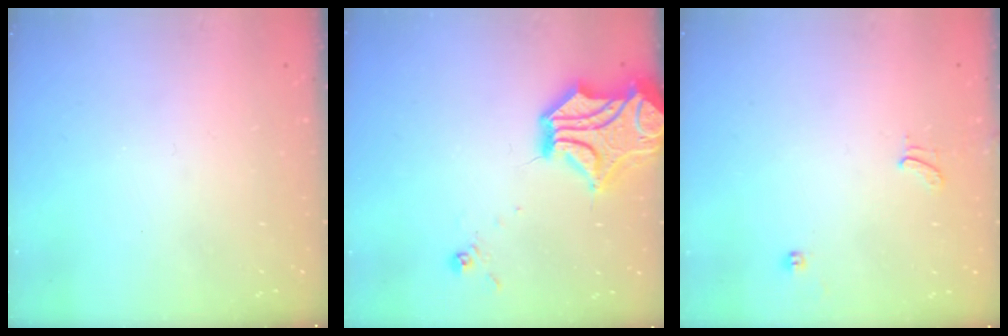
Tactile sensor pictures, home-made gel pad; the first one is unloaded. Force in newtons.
{"total": 7.1, "press": 6.7, "slide": 2.4}
{"total": 1.5, "press": 1.2, "slide": 1.0}